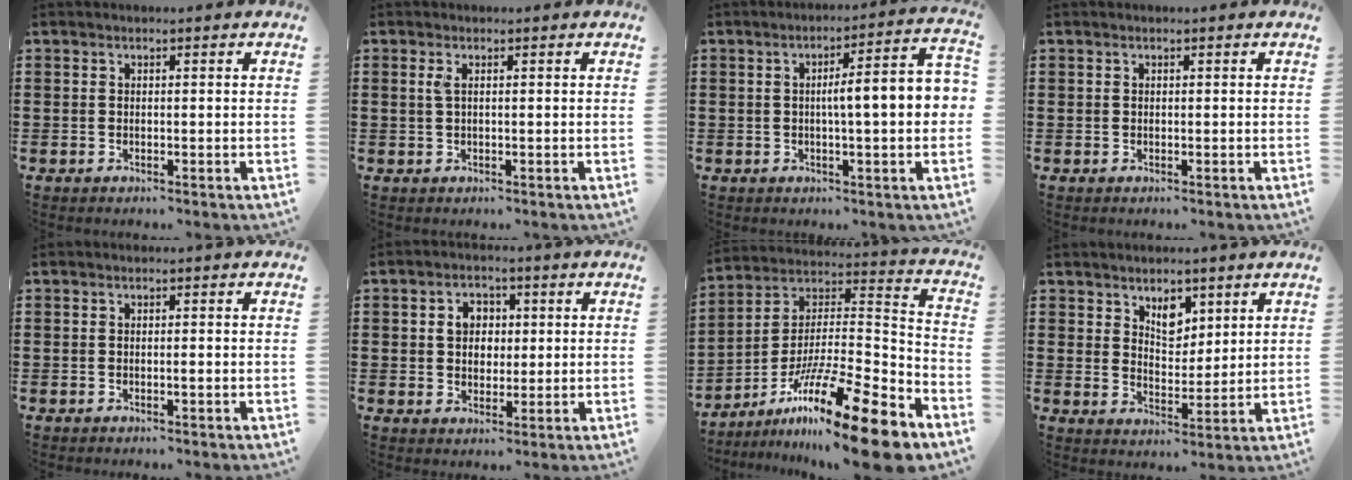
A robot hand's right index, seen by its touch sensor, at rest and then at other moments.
{"total": 1.3, "force": [0.2, 0.3, 1.2], "torque": [-0.026, 0.002, 0.003]}
{"total": 7.6, "force": [0.1, 1.0, 7.5], "torque": [-0.119, -0.006, -0.008]}
{"total": 0.0}
{"total": 0.5, "force": [-0.2, 0.0, 0.5], "torque": [-0.008, -0.003, -0.003]}
{"total": 4.2, "force": [0.7, 3.4, 2.5], "torque": [-0.061, 0.015, 0.008]}
{"total": 19.8, "force": [-13.6, 2.2, 14.2], "torque": [-0.232, 0.042, -0.237]}
{"total": 5.1, "force": [3.4, 3.1, 2.2], "torque": [-0.040, 0.001, 0.059]}